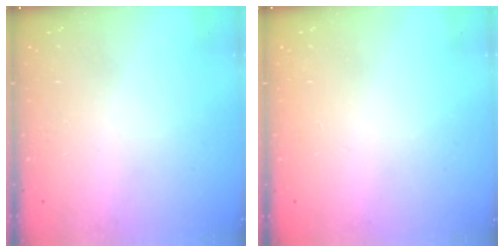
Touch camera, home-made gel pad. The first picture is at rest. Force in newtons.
{"total": 0.0}